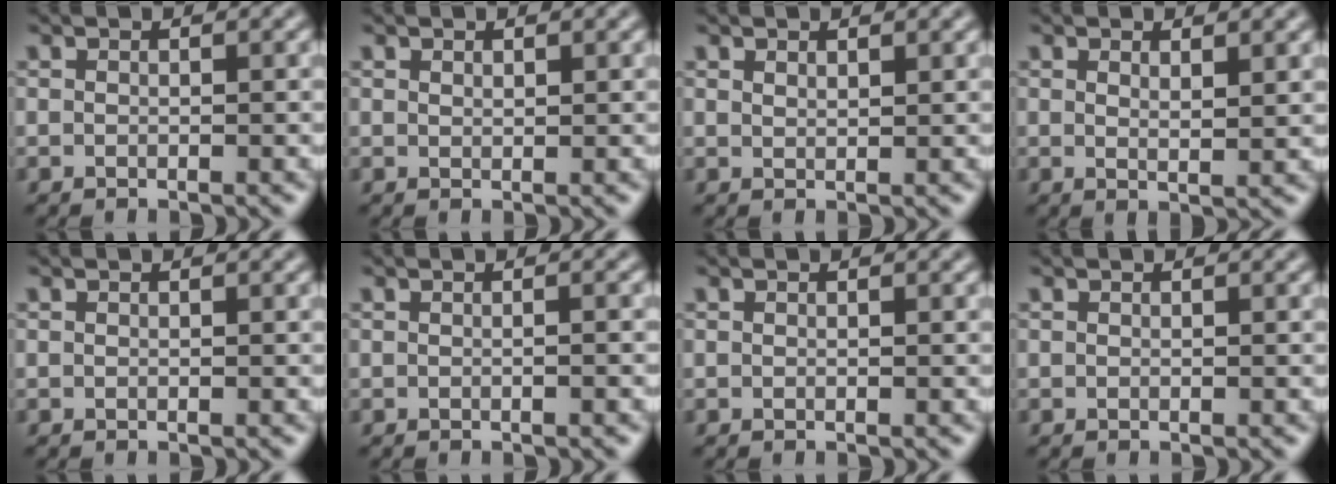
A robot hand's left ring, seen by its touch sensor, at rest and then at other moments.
{"total": 0.5, "force": [0.5, 0.2, 0.1], "torque": [-0.002, -0.003, 0.010]}
{"total": 0.8, "force": [0.8, 0.2, 0.3], "torque": [-0.005, -0.001, 0.016]}
{"total": 1.8, "force": [1.0, 0.4, 1.4], "torque": [-0.021, -0.004, 0.017]}
{"total": 0.0}
{"total": 1.2, "force": [-0.1, 0.4, 1.1], "torque": [-0.009, 0.000, -0.006]}
{"total": 0.0}
{"total": 0.0}